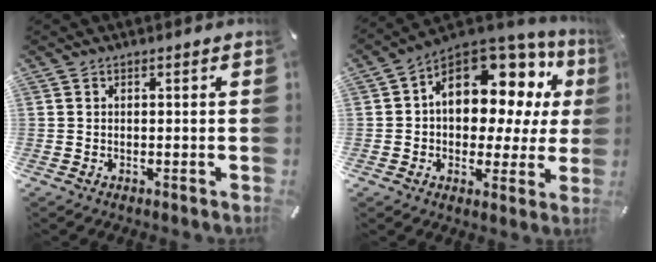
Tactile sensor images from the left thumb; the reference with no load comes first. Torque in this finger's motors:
{"motor_torque": [1.31, 1.24, 1.22, -0.87, 0.53]}